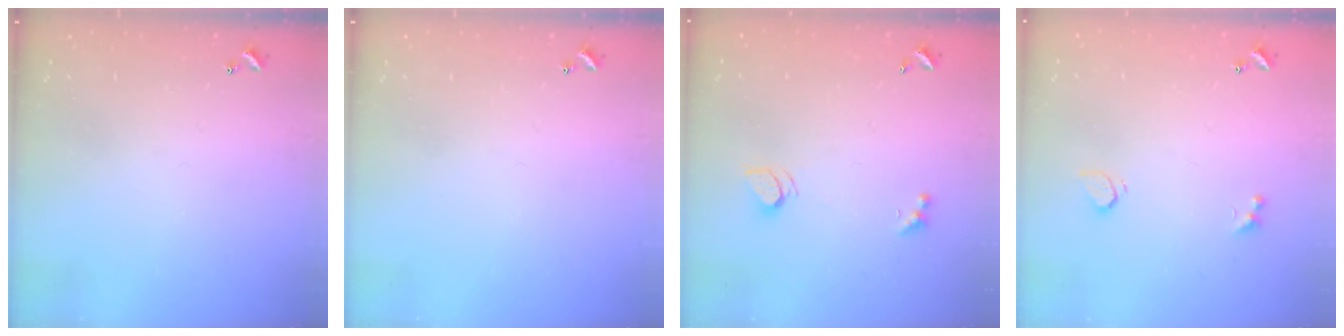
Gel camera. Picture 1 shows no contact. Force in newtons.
{"total": 0.0}
{"total": 2.5, "press": 2.4, "slide": 0.6}
{"total": 2.1, "press": 1.8, "slide": 1.2}